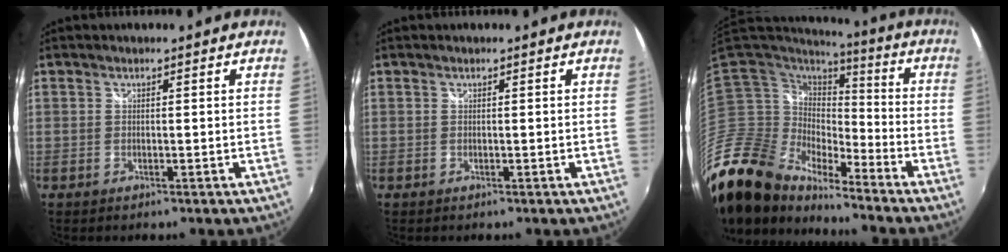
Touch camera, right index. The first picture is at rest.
{"total": 0.0}
{"total": 19.8, "force": [-16.7, 7.6, 7.5], "torque": [-0.167, -0.019, -0.327]}